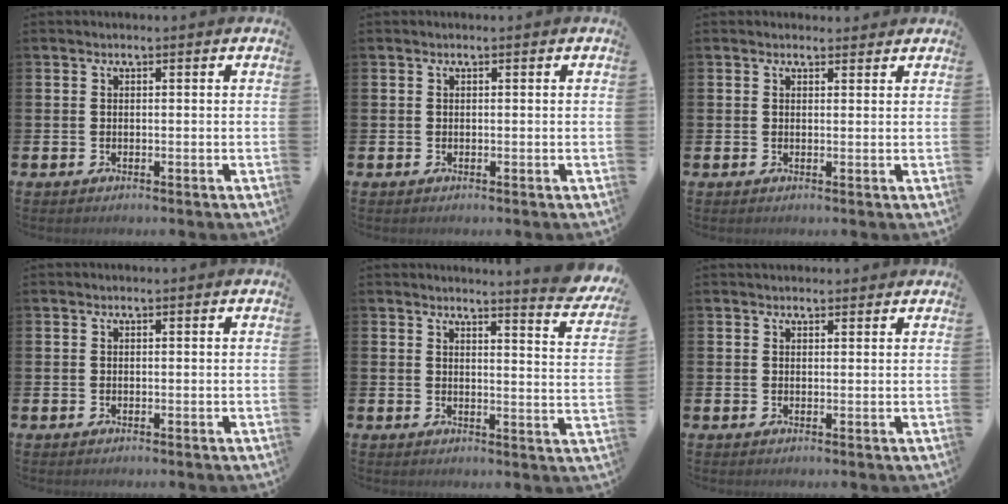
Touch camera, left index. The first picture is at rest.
{"total": 0.0}
{"total": 1.2, "force": [1.1, 0.6, 0.1], "torque": [0.018, -0.003, 0.016]}
{"total": 0.0}
{"total": 4.0, "force": [3.8, -0.4, 1.0], "torque": [-0.007, -0.045, 0.057]}
{"total": 1.4, "force": [1.3, 0.6, 0.1], "torque": [0.006, 0.001, 0.022]}